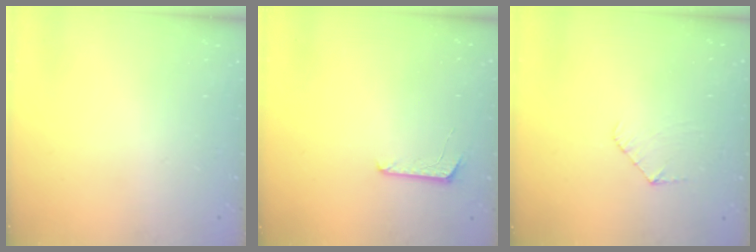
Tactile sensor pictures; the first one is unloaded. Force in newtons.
{"total": 6.1, "press": 6.1, "slide": 0.5}
{"total": 4.4, "press": 4.4, "slide": 0.4}